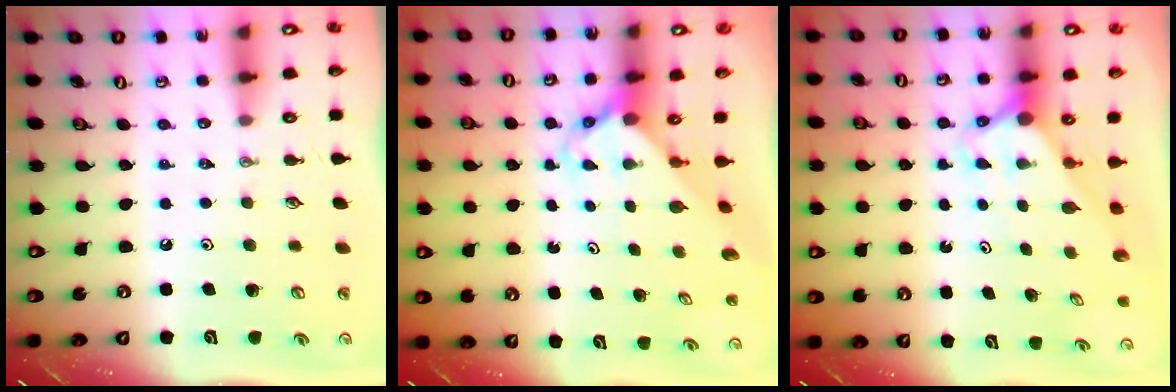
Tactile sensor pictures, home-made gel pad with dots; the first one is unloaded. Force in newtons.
{"total": 3.5, "press": 3.5, "slide": 0.2}
{"total": 2.7, "press": 2.7, "slide": 0.0}